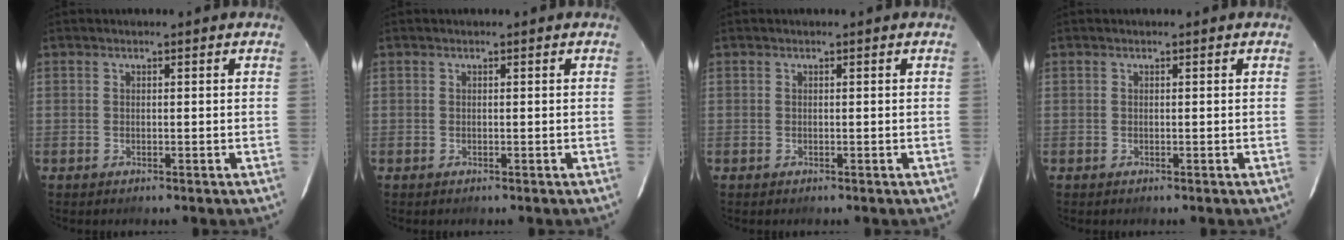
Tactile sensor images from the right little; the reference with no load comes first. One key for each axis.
{"total": 0.0}
{"total": 0.0}
{"total": 0.0}